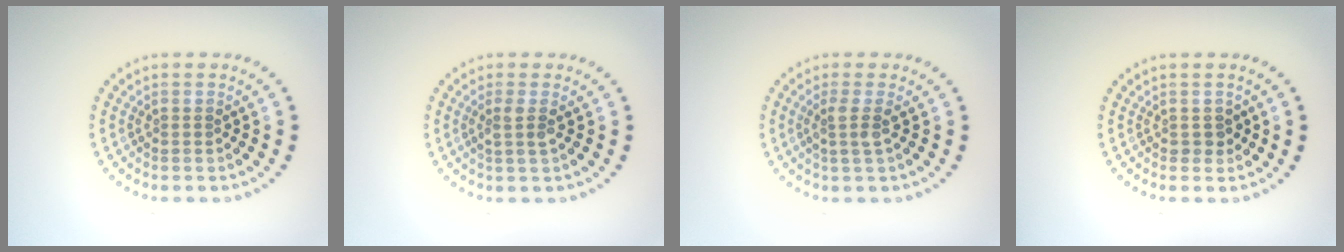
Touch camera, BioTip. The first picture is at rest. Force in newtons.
{"total": 1.4, "press": 1.1, "slide": 0.9}
{"total": 1.8, "press": 1.3, "slide": 1.2}
{"total": 1.0, "press": 0.9, "slide": 0.3}